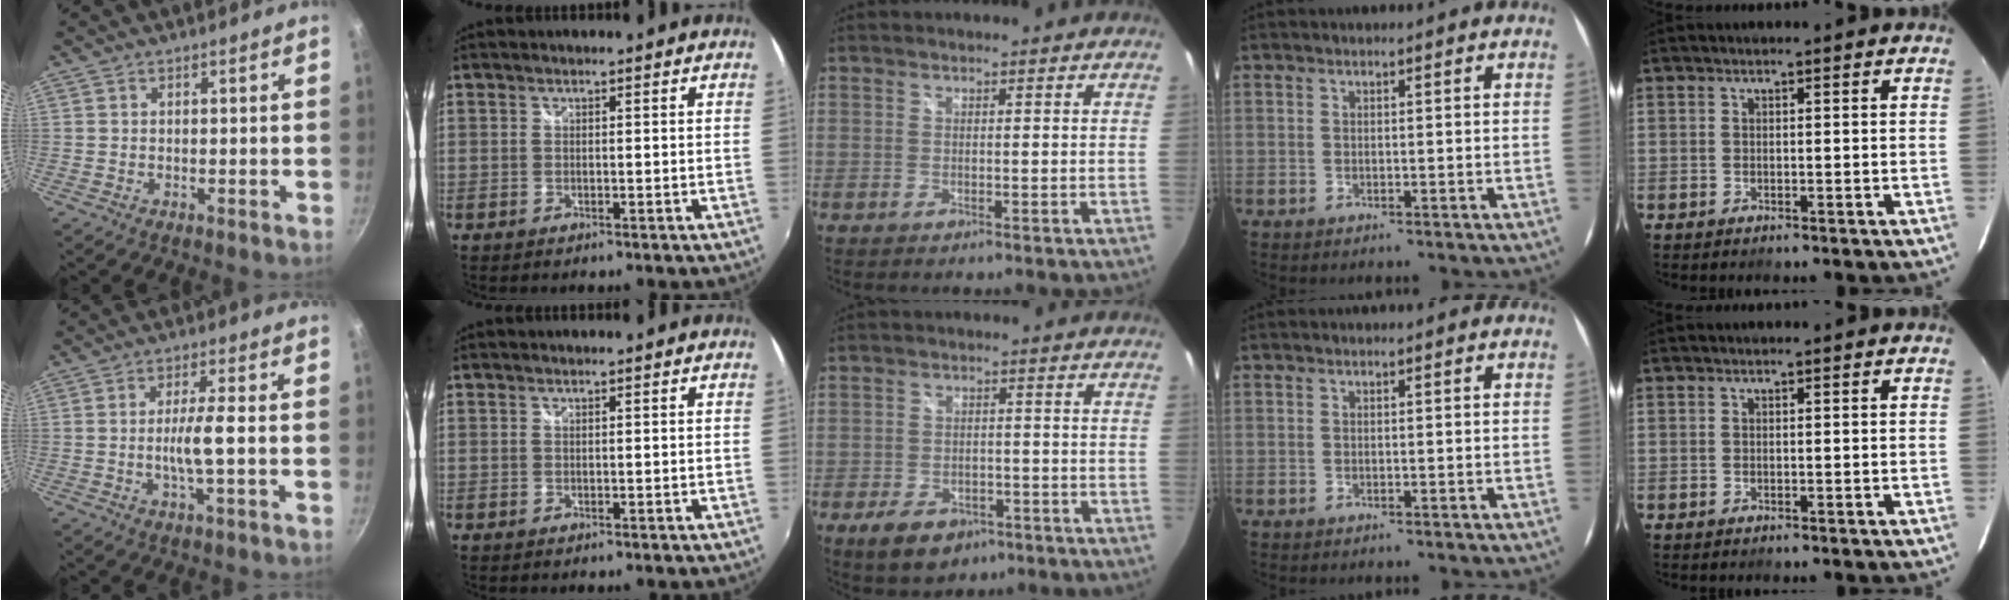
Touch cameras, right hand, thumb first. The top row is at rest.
{"thumb": {"total": 5.5, "force": [-0.8, 0.4, 5.4], "torque": [-0.106, 0.009, -0.013]}, "middle": {"total": 8.2, "force": [-4.8, 5.1, 4.3], "torque": [-0.098, -0.005, -0.068]}}